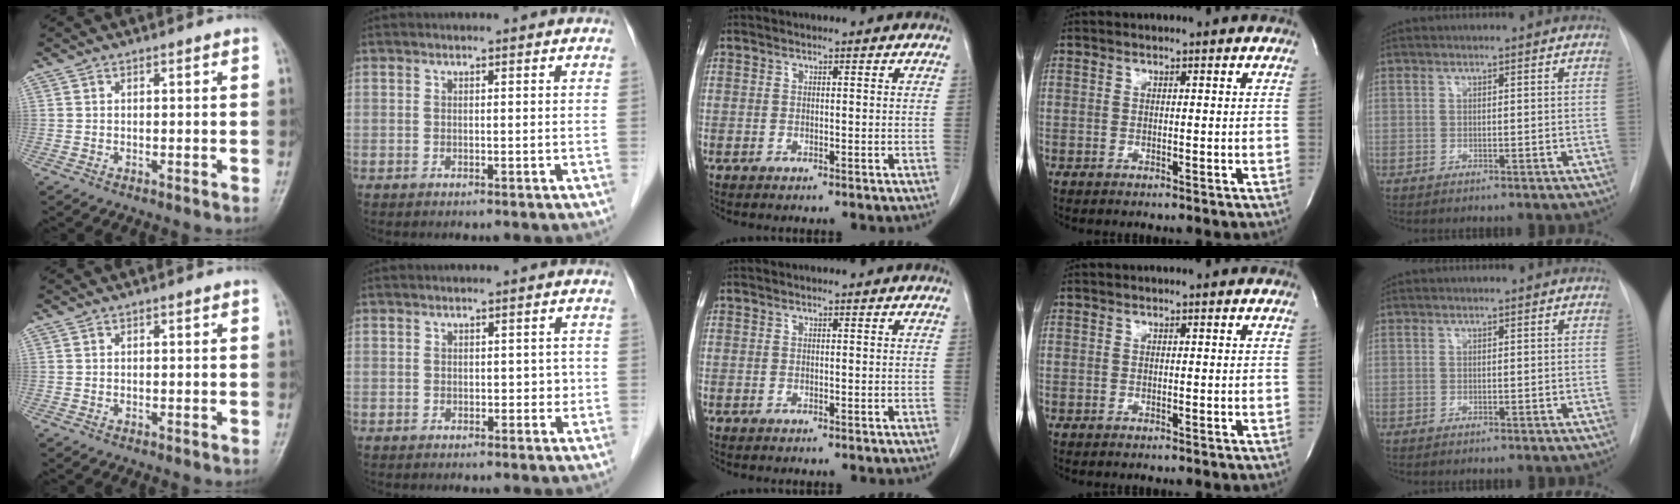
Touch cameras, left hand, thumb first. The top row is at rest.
{"index": {"total": 1.4, "force": [-0.1, 1.1, 0.9], "torque": [-0.005, 0.006, -0.002]}}